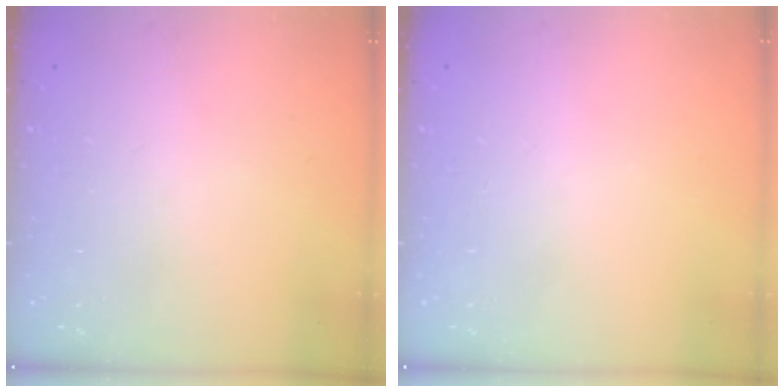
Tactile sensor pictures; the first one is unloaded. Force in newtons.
{"total": 0.0}